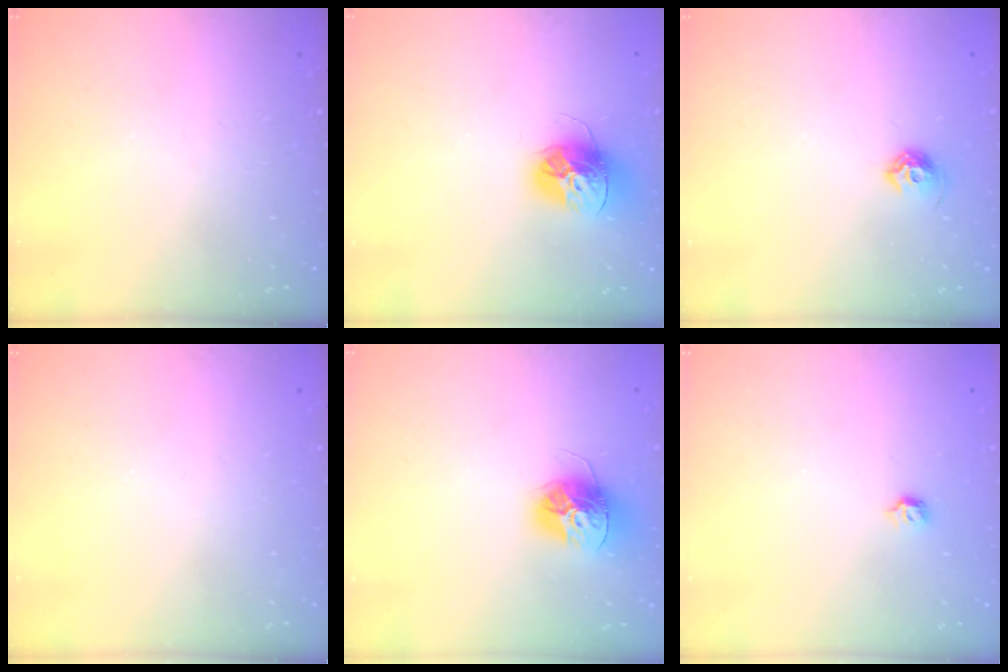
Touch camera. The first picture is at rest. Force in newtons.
{"total": 15.0, "press": 14.9, "slide": 1.3}
{"total": 6.1, "press": 6.0, "slide": 1.1}
{"total": 0.0}
{"total": 13.1, "press": 13.1, "slide": 0.7}
{"total": 4.0, "press": 3.9, "slide": 0.7}